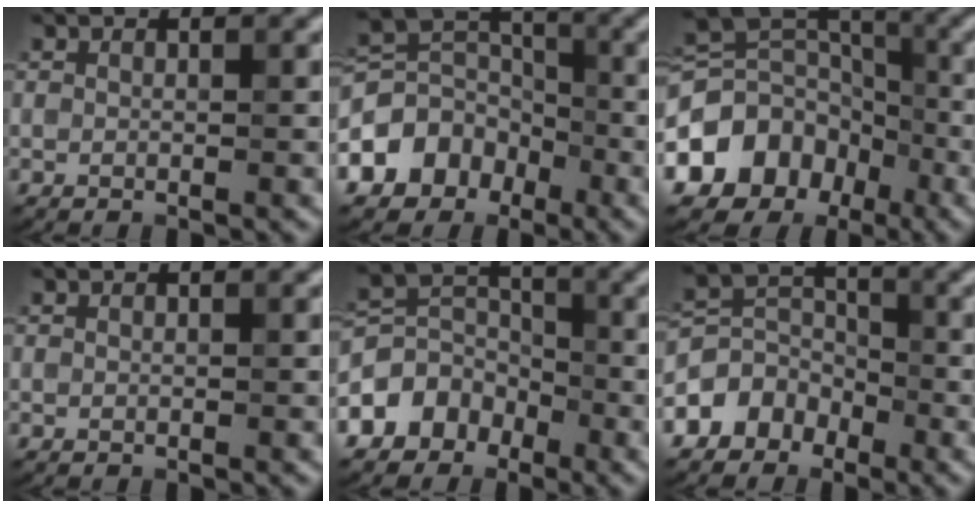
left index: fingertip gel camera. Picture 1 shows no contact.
{"total": 5.9, "force": [-2.9, 4.7, 2.2], "torque": [-0.026, 0.017, -0.068]}
{"total": 9.8, "force": [-4.5, 7.8, 3.7], "torque": [-0.086, 0.014, -0.090]}
{"total": 0.0}
{"total": 4.6, "force": [-2.5, 3.6, 1.4], "torque": [-0.008, 0.013, -0.062]}
{"total": 4.2, "force": [-2.4, 3.2, 1.2], "torque": [0.000, 0.012, -0.059]}